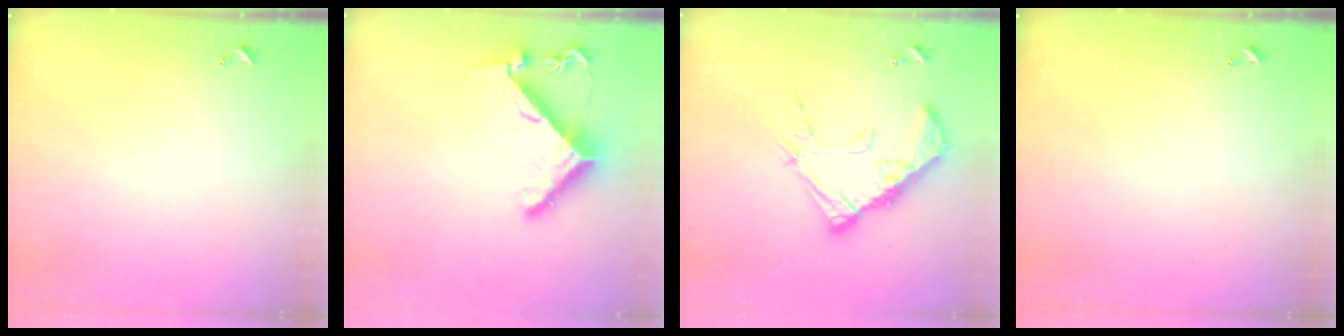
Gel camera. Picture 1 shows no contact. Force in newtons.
{"total": 8.5, "press": 8.4, "slide": 1.4}
{"total": 15.9, "press": 15.8, "slide": 1.5}
{"total": 0.0}